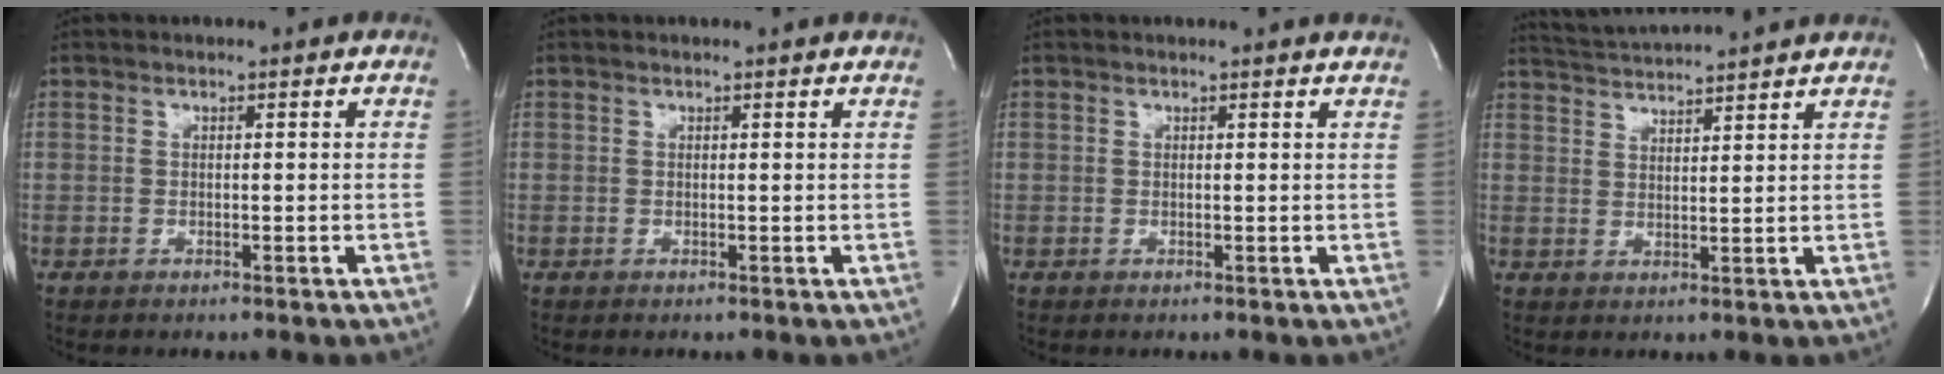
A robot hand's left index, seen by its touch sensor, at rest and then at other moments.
{"total": 0.7, "force": [0.6, -0.1, 0.2], "torque": [-0.010, -0.009, 0.005]}
{"total": 1.5, "force": [1.4, -0.4, 0.3], "torque": [-0.017, -0.009, 0.008]}
{"total": 8.5, "force": [8.1, -1.3, 2.3], "torque": [-0.051, 0.015, 0.124]}